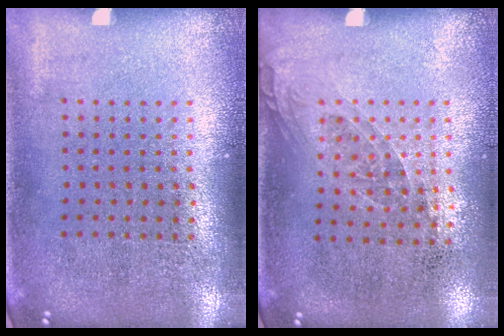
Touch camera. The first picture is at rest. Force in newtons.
{"total": 1.0, "press": 0.7, "slide": 0.7}